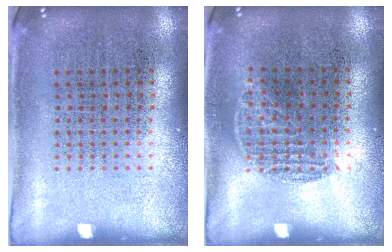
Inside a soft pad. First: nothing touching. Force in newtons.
{"total": 0.7, "press": 0.6, "slide": 0.4}